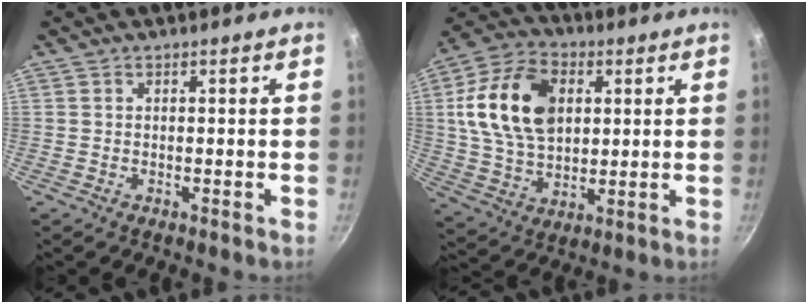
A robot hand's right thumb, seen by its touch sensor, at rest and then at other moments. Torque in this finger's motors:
{"motor_torque": [0.16, 0.97, 0.88, 0.54, 0.43]}